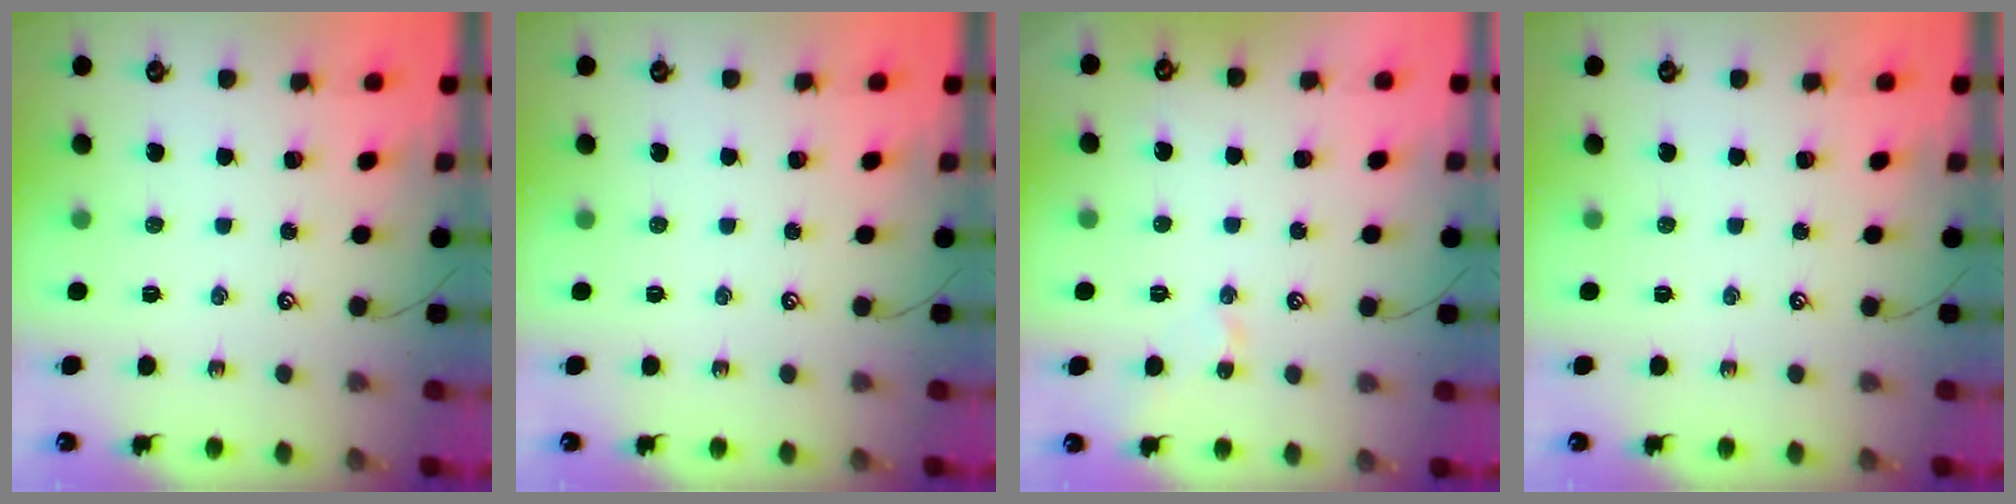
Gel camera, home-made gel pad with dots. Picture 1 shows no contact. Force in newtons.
{"total": 0.0}
{"total": 2.5, "press": 2.4, "slide": 0.7}
{"total": 0.0}